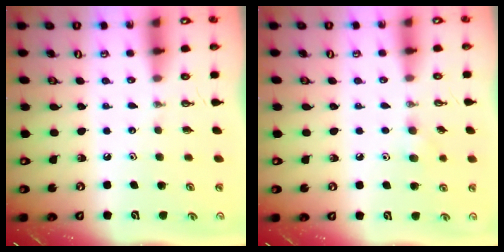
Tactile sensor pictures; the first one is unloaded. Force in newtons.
{"total": 5.4, "press": 5.4, "slide": 0.7}